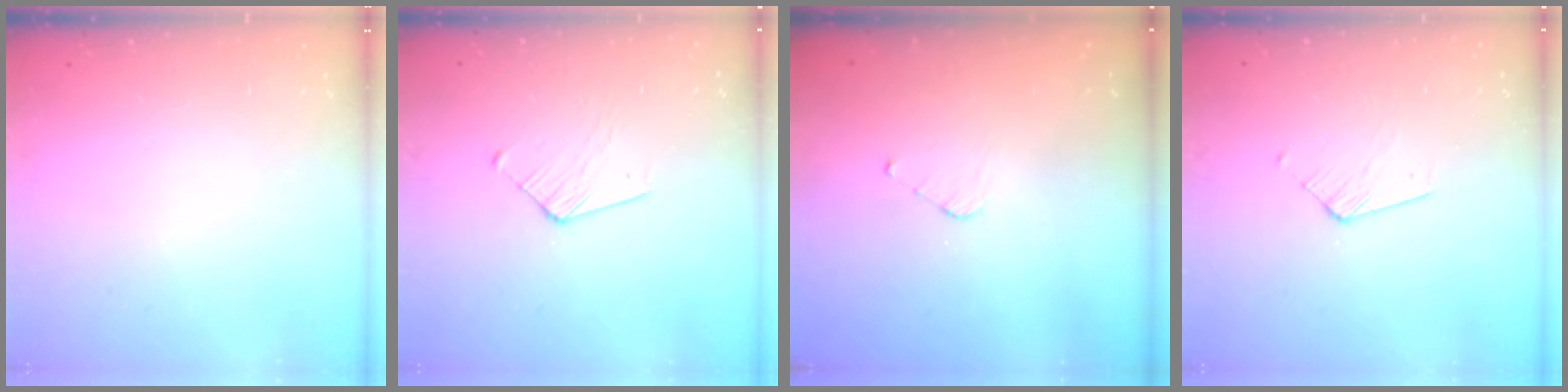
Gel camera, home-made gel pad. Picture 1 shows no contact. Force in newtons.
{"total": 5.7, "press": 5.7, "slide": 0.4}
{"total": 3.0, "press": 3.0, "slide": 0.2}
{"total": 3.8, "press": 3.8, "slide": 0.3}